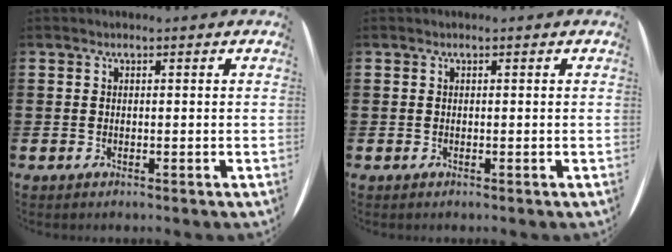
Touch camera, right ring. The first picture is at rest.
{"total": 0.0}